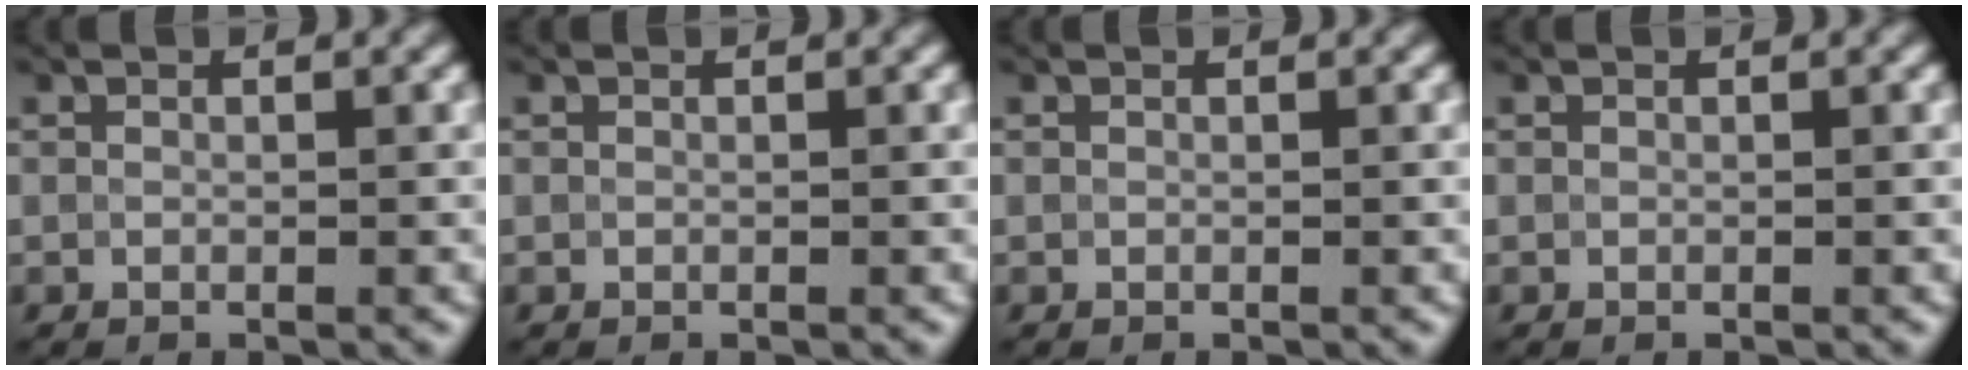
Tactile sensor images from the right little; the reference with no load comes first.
{"total": 0.0}
{"total": 0.0}
{"total": 0.0}